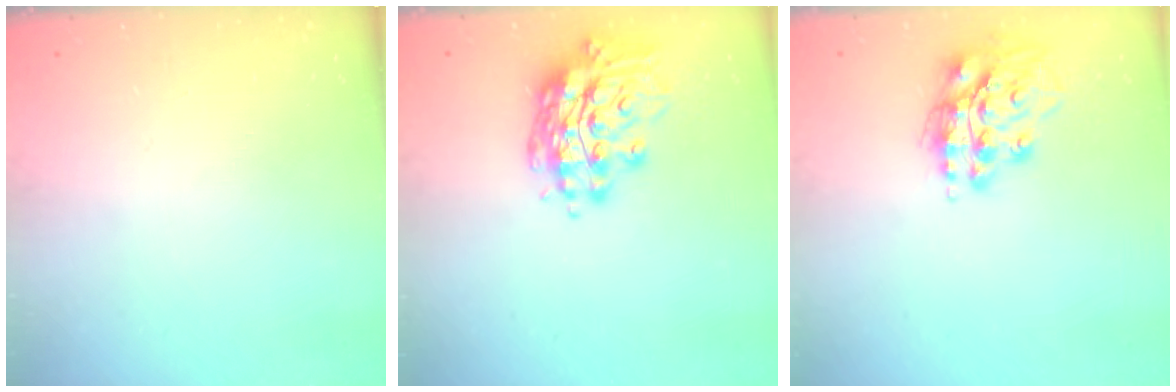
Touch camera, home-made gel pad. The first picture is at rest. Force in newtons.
{"total": 15.6, "press": 15.3, "slide": 3.5}
{"total": 15.4, "press": 15.3, "slide": 1.9}